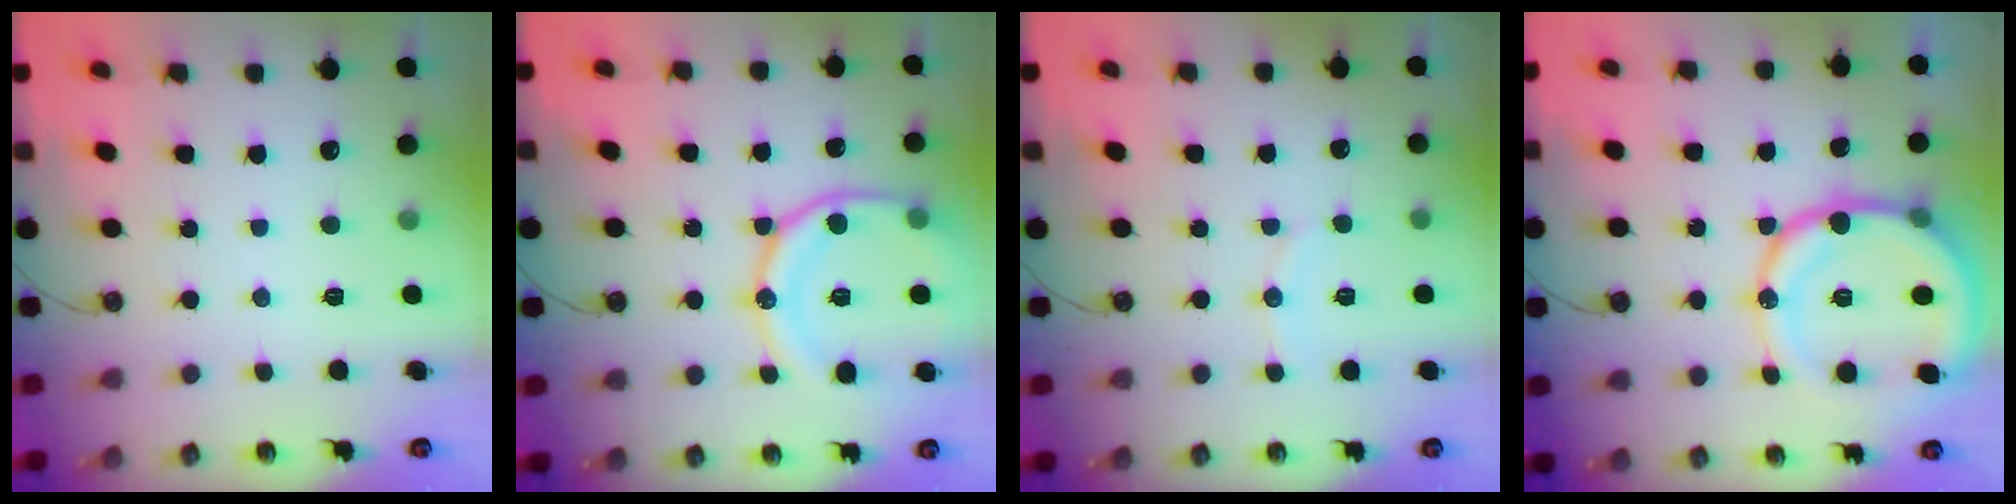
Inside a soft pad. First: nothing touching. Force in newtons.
{"total": 18.2, "press": 18.1, "slide": 1.8}
{"total": 5.0, "press": 4.8, "slide": 1.4}
{"total": 20.6, "press": 20.2, "slide": 3.9}